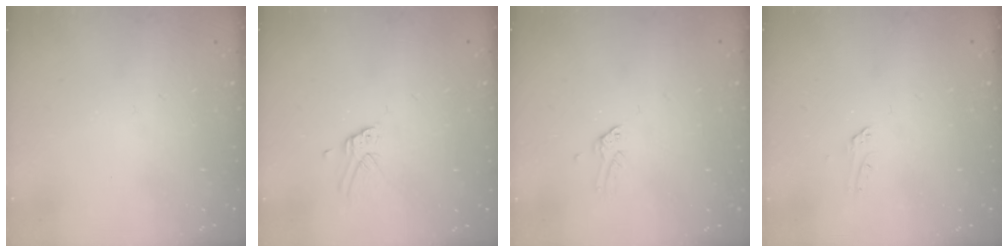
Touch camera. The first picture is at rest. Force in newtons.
{"total": 2.8, "press": 2.8, "slide": 0.1}
{"total": 0.0}
{"total": 1.4, "press": 1.4, "slide": 0.1}